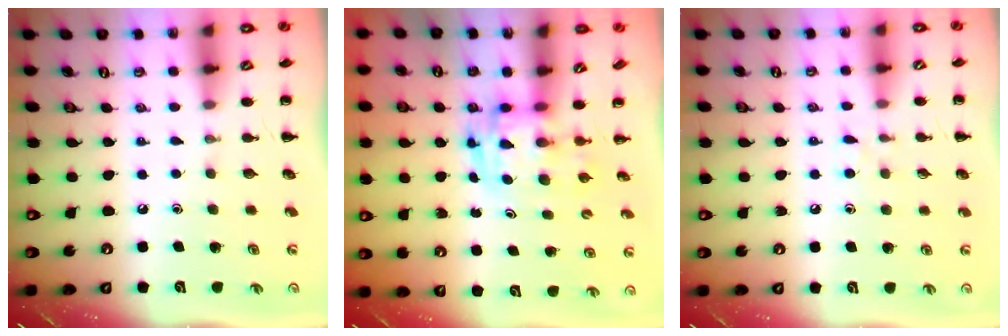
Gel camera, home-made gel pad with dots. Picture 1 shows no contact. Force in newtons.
{"total": 2.8, "press": 2.8, "slide": 0.5}
{"total": 6.7, "press": 6.2, "slide": 2.5}